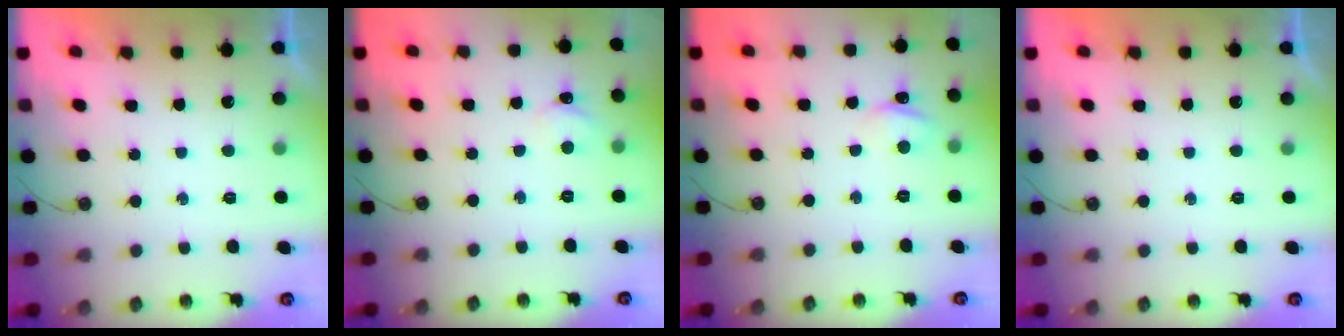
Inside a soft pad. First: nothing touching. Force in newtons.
{"total": 2.4, "press": 2.4, "slide": 0.3}
{"total": 3.7, "press": 3.7, "slide": 0.5}
{"total": 0.0}